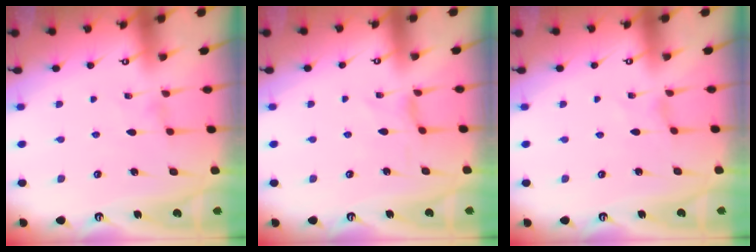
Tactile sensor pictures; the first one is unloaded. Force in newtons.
{"total": 0.0}
{"total": 0.0}